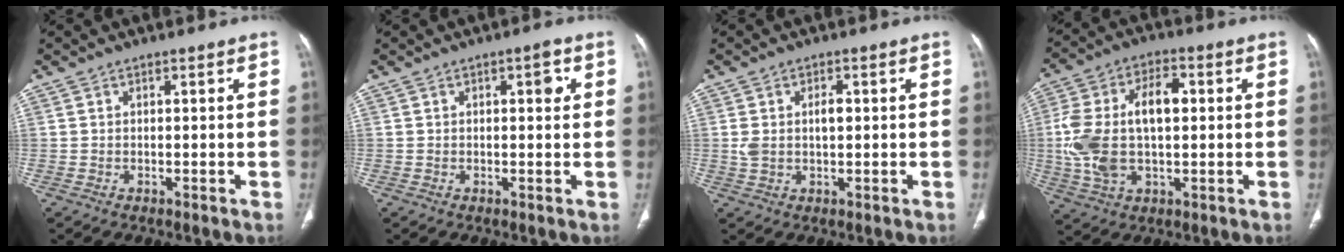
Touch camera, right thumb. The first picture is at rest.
{"total": 2.8, "force": [0.7, 1.2, 2.4], "torque": [-0.027, 0.003, 0.006]}
{"total": 4.7, "force": [0.5, 2.7, 3.8], "torque": [-0.081, 0.012, 0.014]}
{"total": 16.1, "force": [0.6, 8.8, 13.5], "torque": [-0.278, 0.024, 0.014]}